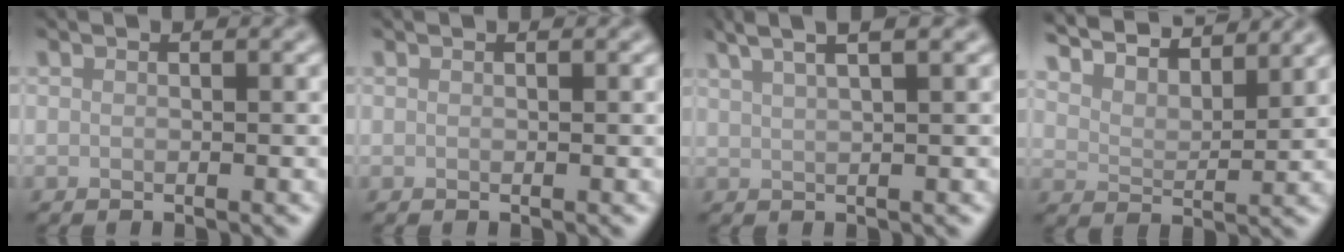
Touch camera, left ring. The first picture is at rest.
{"total": 0.0}
{"total": 6.0, "force": [4.0, 2.0, 3.9], "torque": [-0.037, 0.035, 0.030]}
{"total": 8.8, "force": [7.8, 2.3, 3.4], "torque": [-0.061, 0.005, 0.112]}